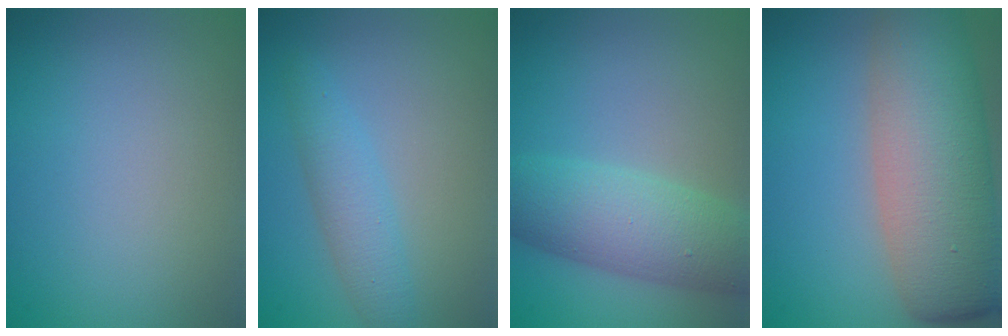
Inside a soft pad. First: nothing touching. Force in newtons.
{"total": 2.9, "press": 2.9, "slide": 0.0}
{"total": 6.8, "press": 6.8, "slide": 0.2}
{"total": 11.7, "press": 11.7, "slide": 0.5}